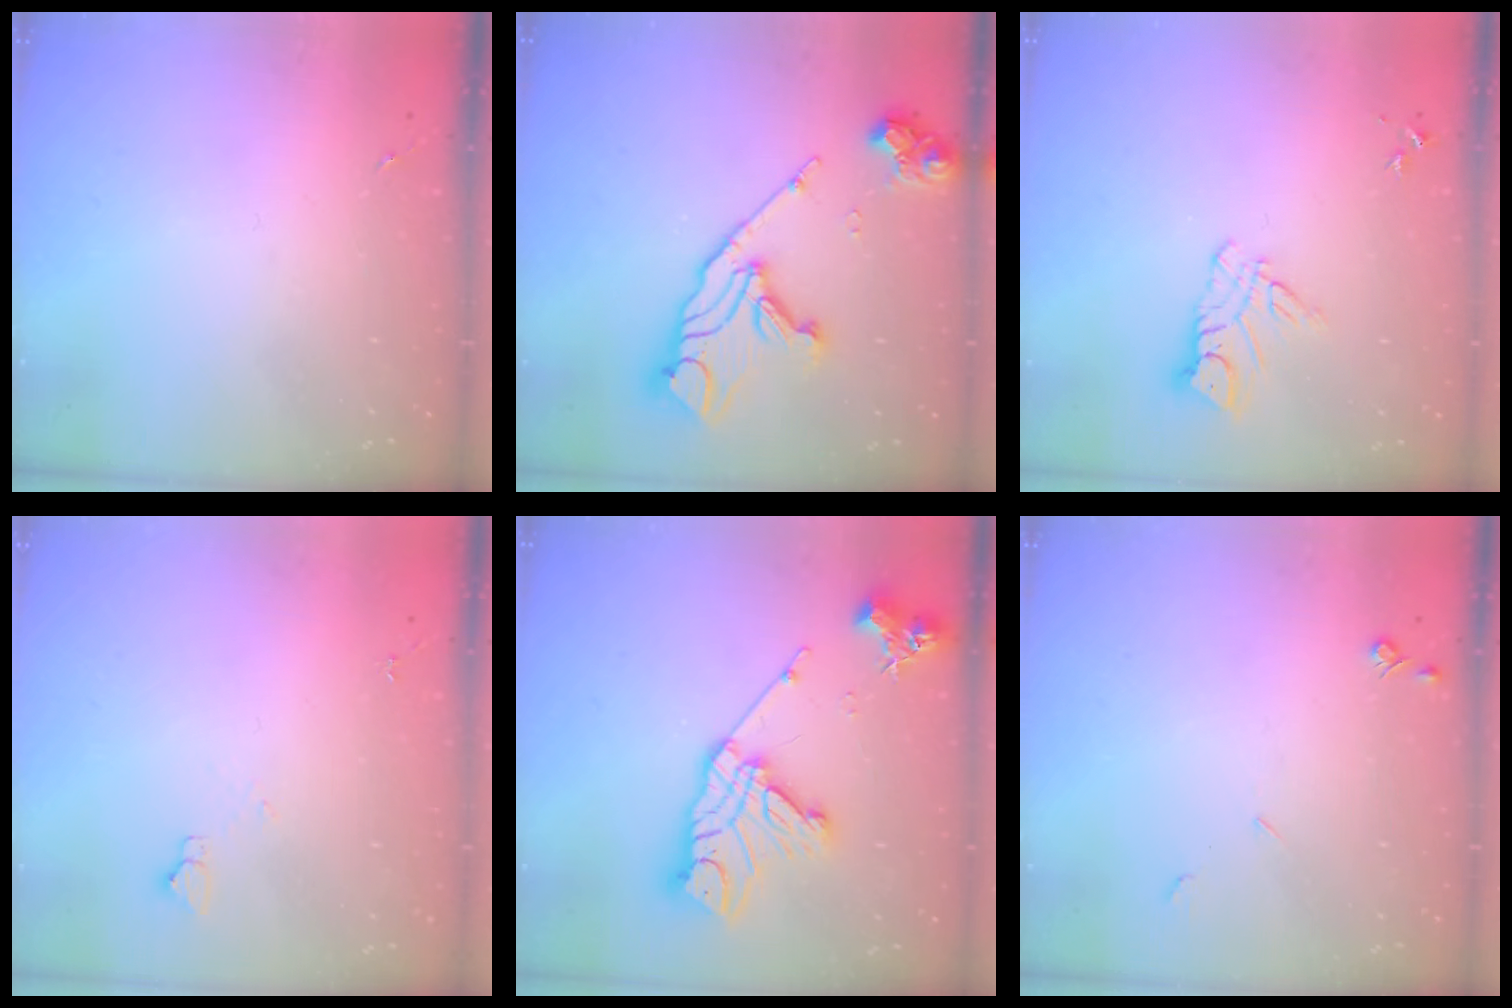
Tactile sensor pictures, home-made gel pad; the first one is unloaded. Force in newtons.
{"total": 19.5, "press": 19.4, "slide": 2.1}
{"total": 8.6, "press": 8.5, "slide": 0.9}
{"total": 3.5, "press": 3.5, "slide": 0.4}
{"total": 17.7, "press": 17.6, "slide": 1.3}
{"total": 4.2, "press": 4.2, "slide": 0.7}